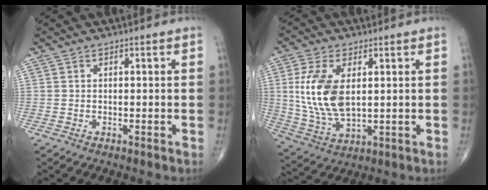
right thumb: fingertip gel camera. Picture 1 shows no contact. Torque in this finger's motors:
{"motor_torque": [0.99, 2.35, 1.44, 0.21, 0.49]}